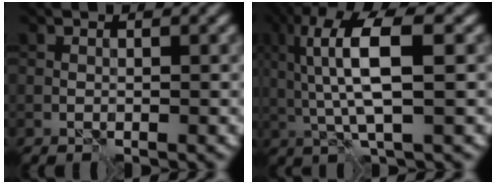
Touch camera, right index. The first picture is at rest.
{"total": 7.8, "force": [1.6, 2.0, 7.4], "torque": [-0.149, 0.007, 0.030]}